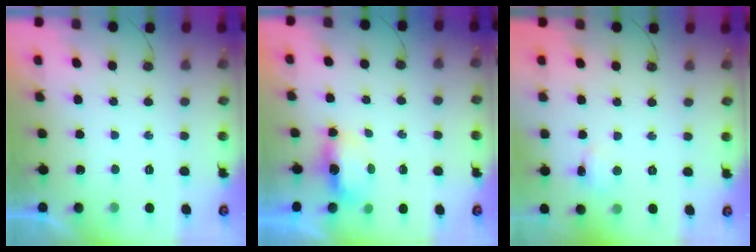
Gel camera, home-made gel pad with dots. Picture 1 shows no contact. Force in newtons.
{"total": 5.2, "press": 5.2, "slide": 0.6}
{"total": 1.7, "press": 1.6, "slide": 0.4}